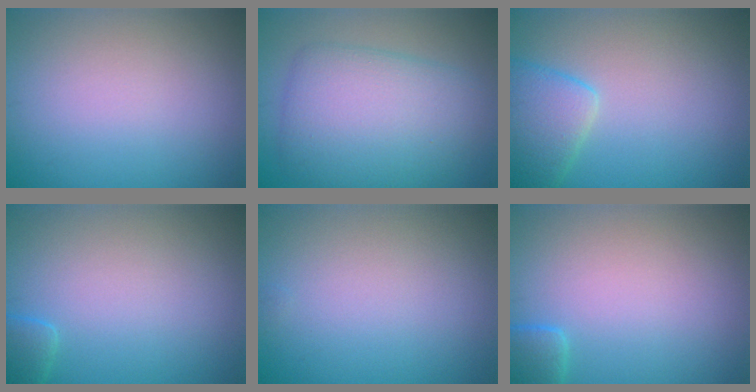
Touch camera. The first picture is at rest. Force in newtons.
{"total": 7.2, "press": 7.2, "slide": 0.2}
{"total": 4.2, "press": 4.1, "slide": 0.2}
{"total": 1.6, "press": 1.6, "slide": 0.1}
{"total": 0.0}
{"total": 2.0, "press": 2.0, "slide": 0.3}